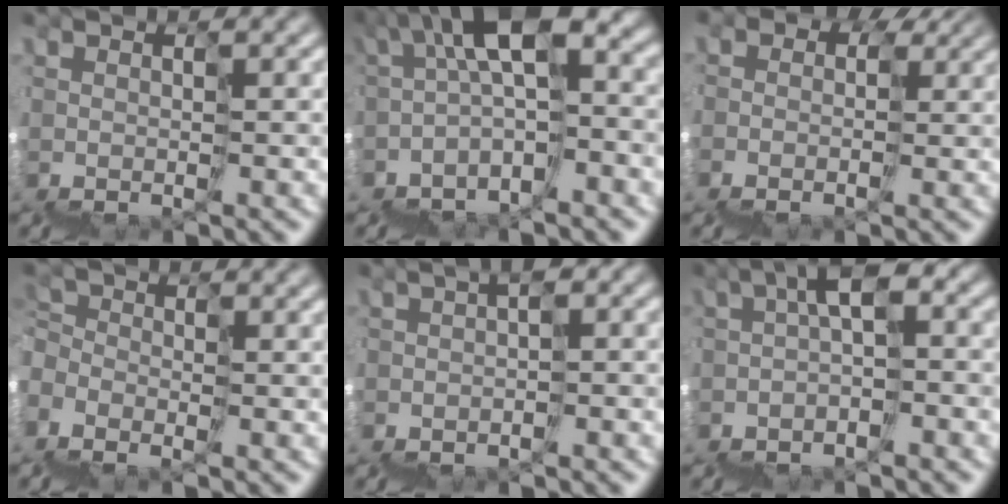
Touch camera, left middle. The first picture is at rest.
{"total": 5.5, "force": [-0.3, 1.8, 5.2], "torque": [-0.103, 0.033, -0.017]}
{"total": 5.9, "force": [1.1, 5.3, 2.3], "torque": [-0.038, 0.031, -0.004]}
{"total": 2.4, "force": [-2.3, 0.2, -0.8], "torque": [0.005, 0.012, -0.043]}
{"total": 2.1, "force": [-1.8, -0.1, 1.1], "torque": [-0.023, -0.005, -0.034]}
{"total": 2.1, "force": [-0.9, 0.2, 1.9], "torque": [-0.045, 0.015, -0.028]}